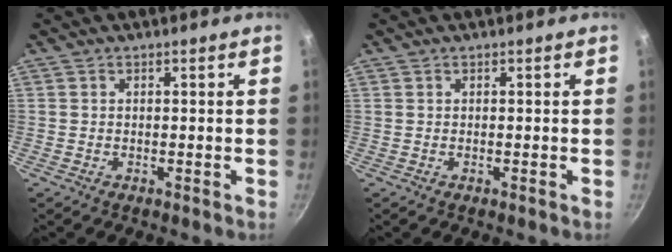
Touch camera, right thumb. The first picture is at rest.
{"total": 0.0}